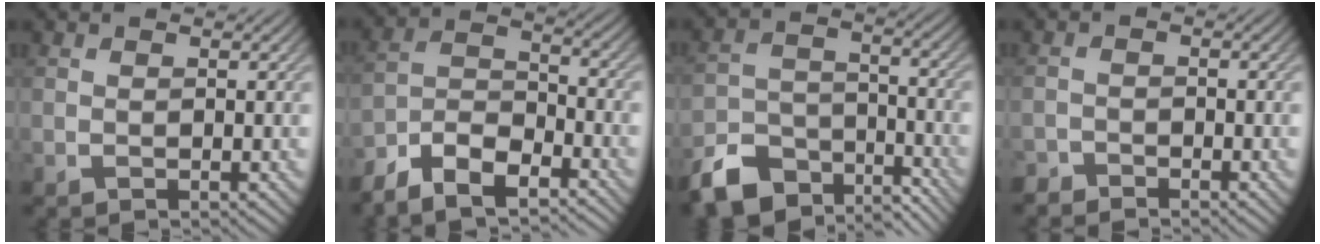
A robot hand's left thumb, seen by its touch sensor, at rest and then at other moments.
{"total": 9.2, "force": [-7.2, 3.4, 4.4], "torque": [-0.086, -0.005, -0.150]}
{"total": 11.2, "force": [-8.6, 5.4, 4.6], "torque": [-0.102, -0.021, -0.151]}
{"total": 1.9, "force": [-1.9, 0.4, 0.1], "torque": [-0.001, -0.003, -0.042]}